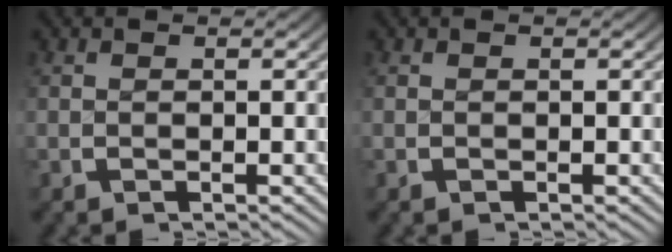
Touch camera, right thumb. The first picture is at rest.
{"total": 0.0}